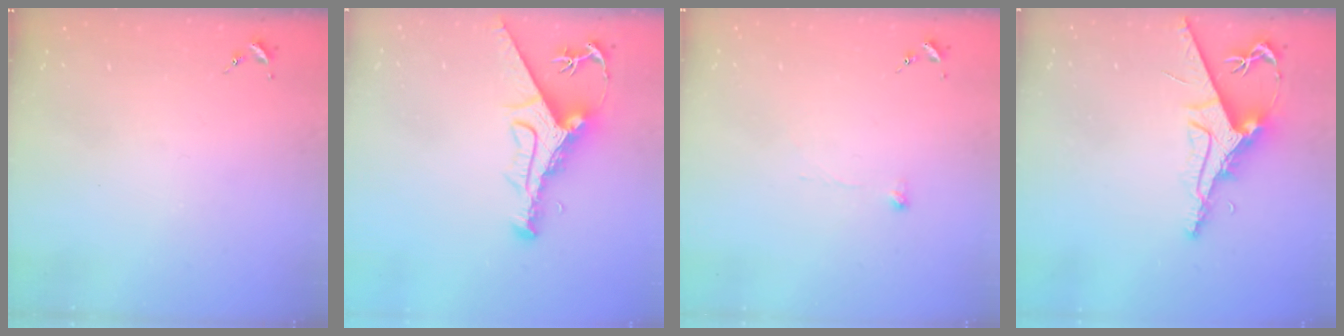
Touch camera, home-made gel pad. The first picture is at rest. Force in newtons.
{"total": 12.9, "press": 12.8, "slide": 1.4}
{"total": 5.9, "press": 5.9, "slide": 0.5}
{"total": 9.2, "press": 9.1, "slide": 0.8}